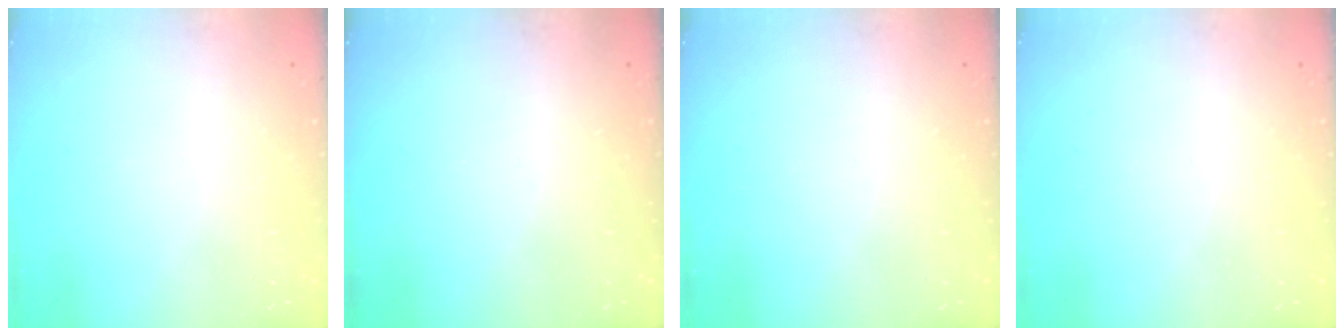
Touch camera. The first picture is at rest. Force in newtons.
{"total": 2.2, "press": 2.1, "slide": 0.4}
{"total": 0.0}
{"total": 0.0}